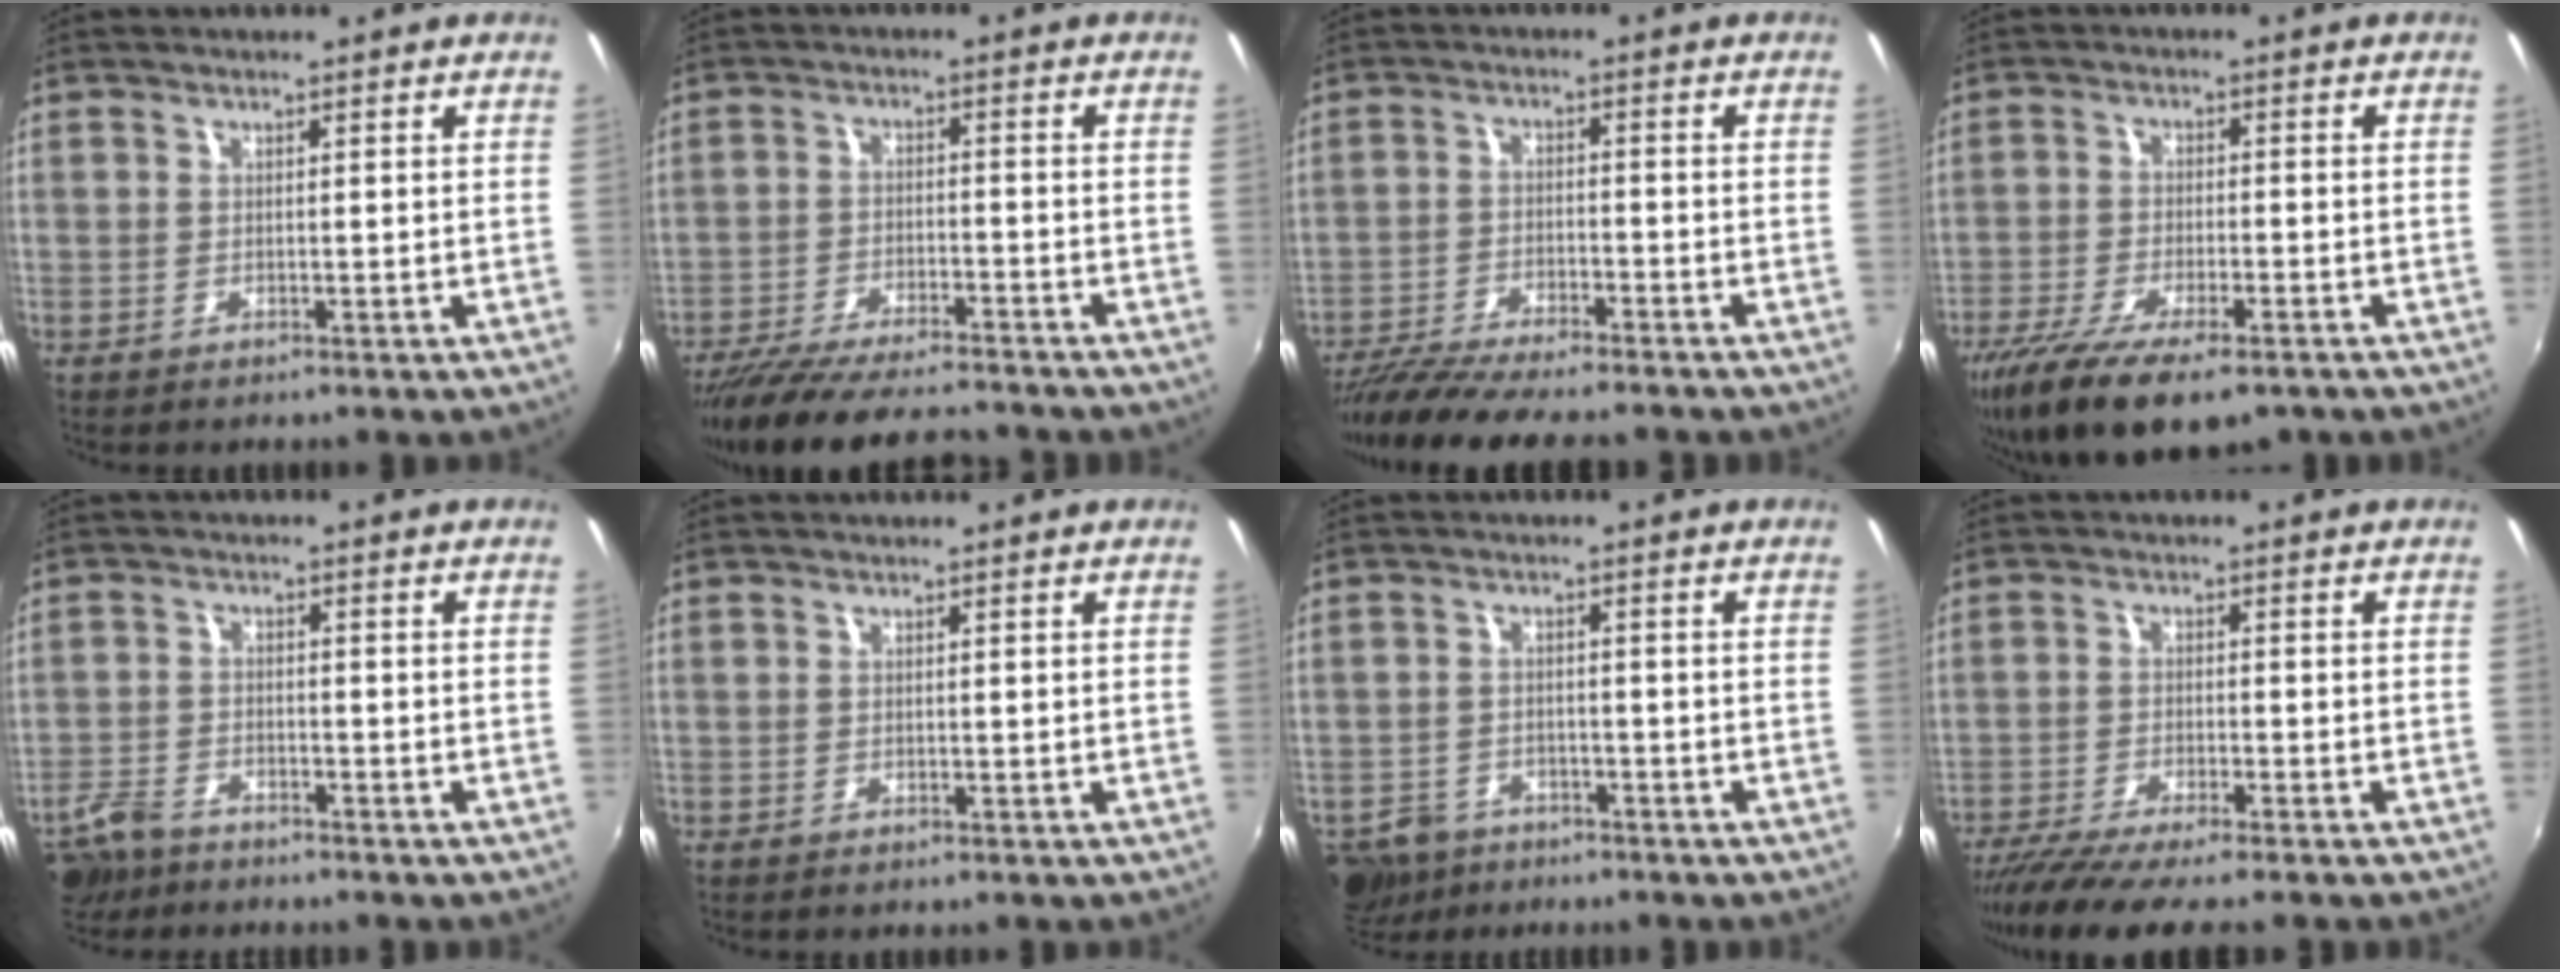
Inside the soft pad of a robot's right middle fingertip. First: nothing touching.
{"total": 15.3, "force": [-13.4, 2.7, 6.9], "torque": [-0.145, -0.028, -0.217]}
{"total": 12.9, "force": [-11.4, 1.6, 5.9], "torque": [-0.128, -0.029, -0.189]}
{"total": 16.0, "force": [-11.2, 5.3, 10.1], "torque": [-0.210, -0.054, -0.187]}
{"total": 6.1, "force": [-4.9, 2.8, 2.2], "torque": [-0.067, -0.002, -0.091]}
{"total": 0.0}
{"total": 8.1, "force": [-6.1, 4.7, 2.7], "torque": [-0.076, -0.005, -0.102]}
{"total": 8.7, "force": [-7.4, 0.1, 4.5], "torque": [-0.107, -0.035, -0.127]}